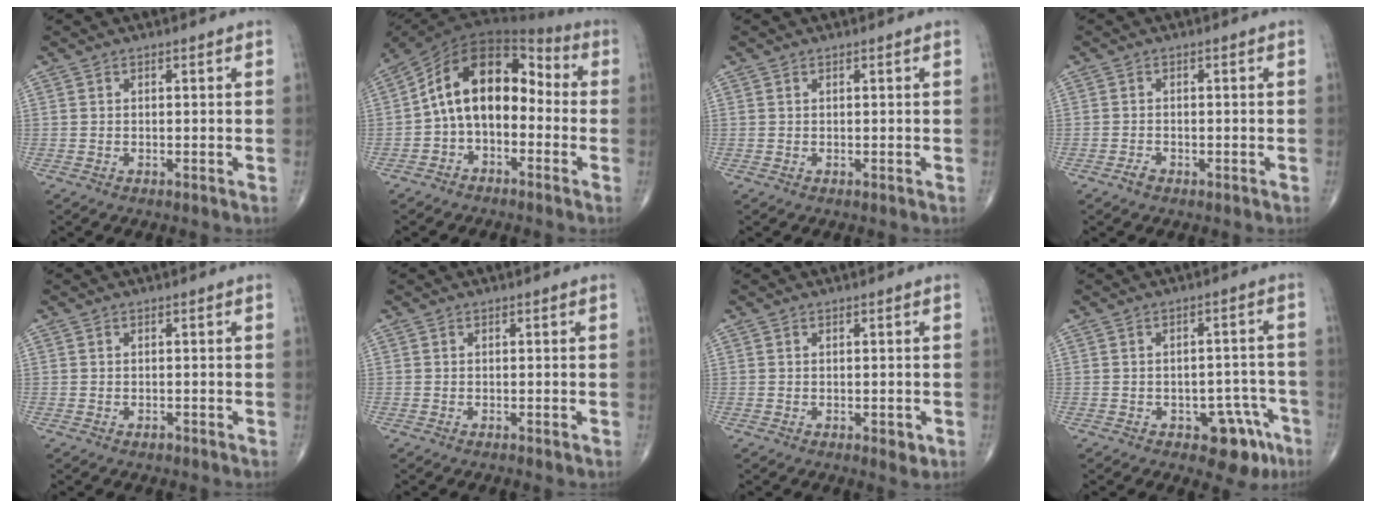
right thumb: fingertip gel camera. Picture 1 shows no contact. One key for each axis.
{"total": 14.3, "fx": -1.5, "fy": 9.2, "fz": 10.9, "tx": -0.155, "ty": 0.060, "tz": -0.042}
{"total": 0.0}
{"total": 1.2, "fx": -0.8, "fy": 0.7, "fz": 0.6, "tx": -0.013, "ty": 0.003, "tz": -0.015}
{"total": 0.6, "fx": -0.4, "fy": 0.4, "fz": 0.3, "tx": -0.003, "ty": 0.000, "tz": -0.006}
{"total": 0.6, "fx": -0.3, "fy": 0.2, "fz": 0.5, "tx": -0.009, "ty": -0.002, "tz": -0.004}
{"total": 2.2, "fx": -0.5, "fy": 1.1, "fz": 1.8, "tx": -0.015, "ty": -0.003, "tz": -0.004}
{"total": 8.2, "fx": -4.3, "fy": 4.5, "fz": 5.3, "tx": -0.029, "ty": 0.034, "tz": -0.050}